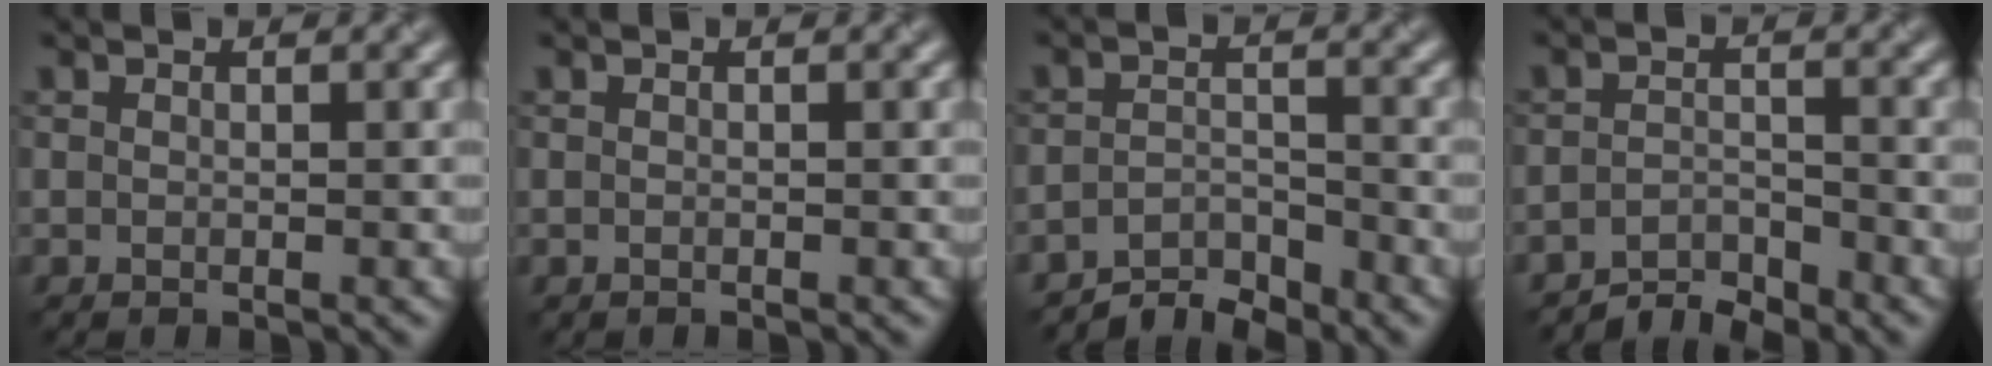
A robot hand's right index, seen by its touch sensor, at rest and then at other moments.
{"total": 0.0}
{"total": 3.4, "force": [-3.2, 0.8, 0.7], "torque": [-0.006, 0.005, -0.064]}
{"total": 2.9, "force": [-2.8, 0.6, 0.6], "torque": [-0.007, 0.004, -0.056]}